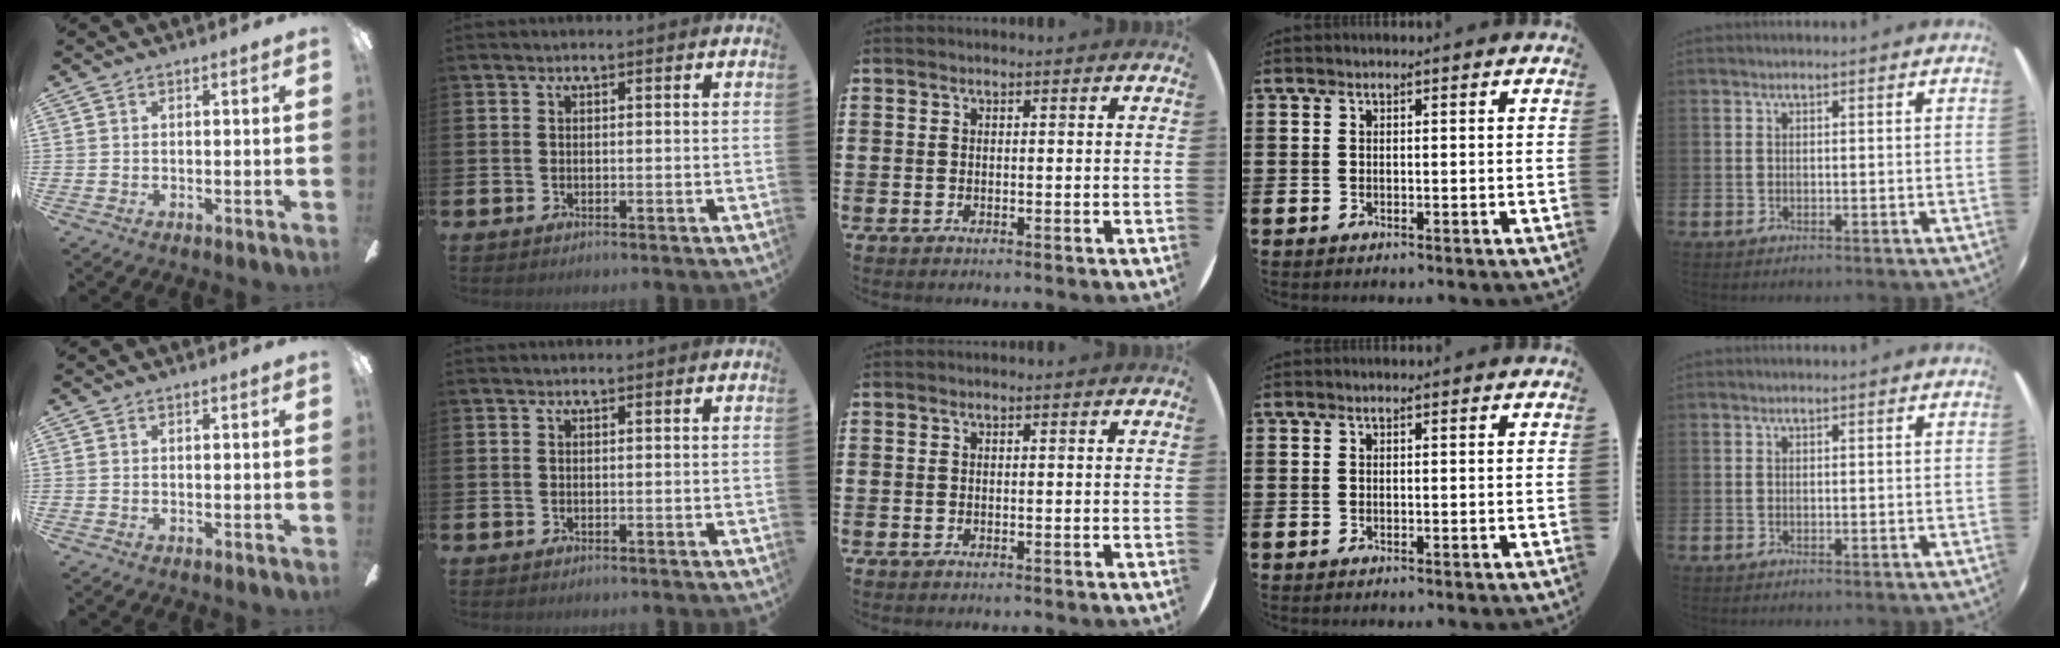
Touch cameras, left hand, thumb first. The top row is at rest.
{}